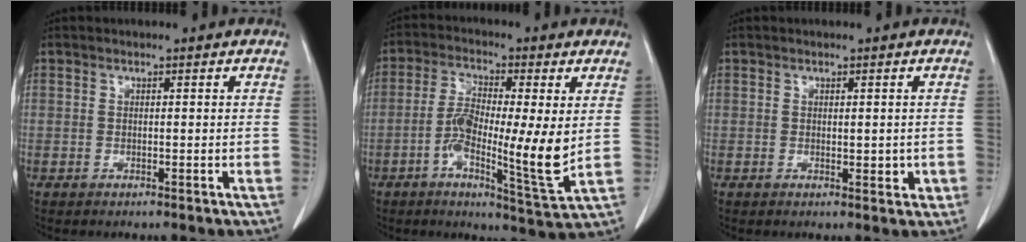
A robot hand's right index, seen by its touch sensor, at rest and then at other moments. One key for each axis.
{"total": 12.1, "fx": -1.0, "fy": 1.6, "fz": 11.9, "tx": -0.210, "ty": -0.007, "tz": -0.022}
{"total": 1.9, "fx": -0.1, "fy": 0.9, "fz": 1.6, "tx": -0.020, "ty": -0.004, "tz": 0.004}